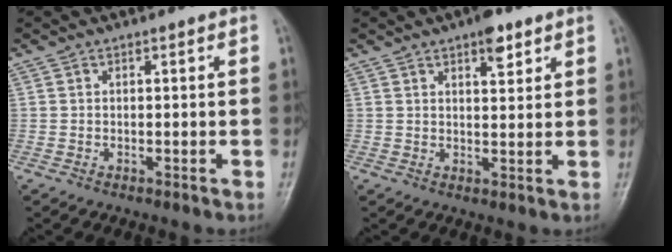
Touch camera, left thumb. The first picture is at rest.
{"total": 4.7, "force": [3.0, 1.9, 3.2], "torque": [-0.032, -0.015, 0.041]}